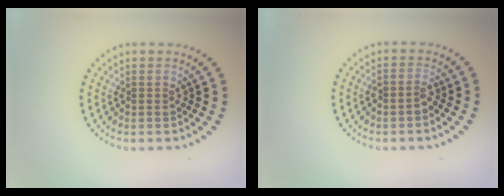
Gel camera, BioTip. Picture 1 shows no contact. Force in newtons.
{"total": 1.0, "press": 0.9, "slide": 0.4}